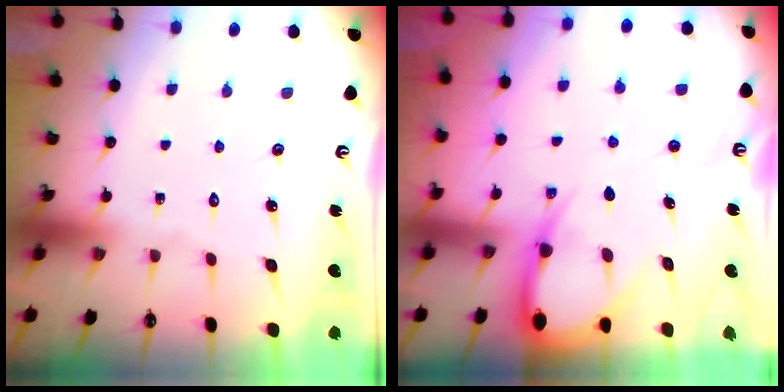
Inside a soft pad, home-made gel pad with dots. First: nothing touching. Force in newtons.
{"total": 6.5, "press": 6.5, "slide": 0.7}